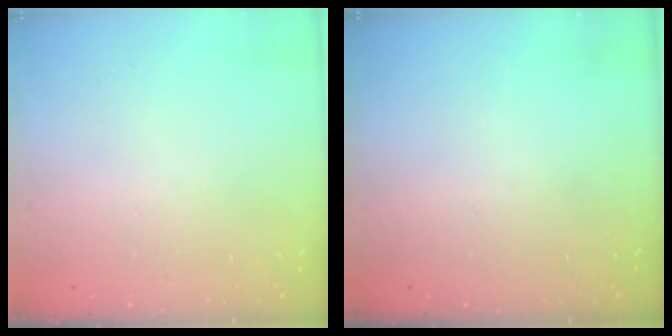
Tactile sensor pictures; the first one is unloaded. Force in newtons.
{"total": 0.0}